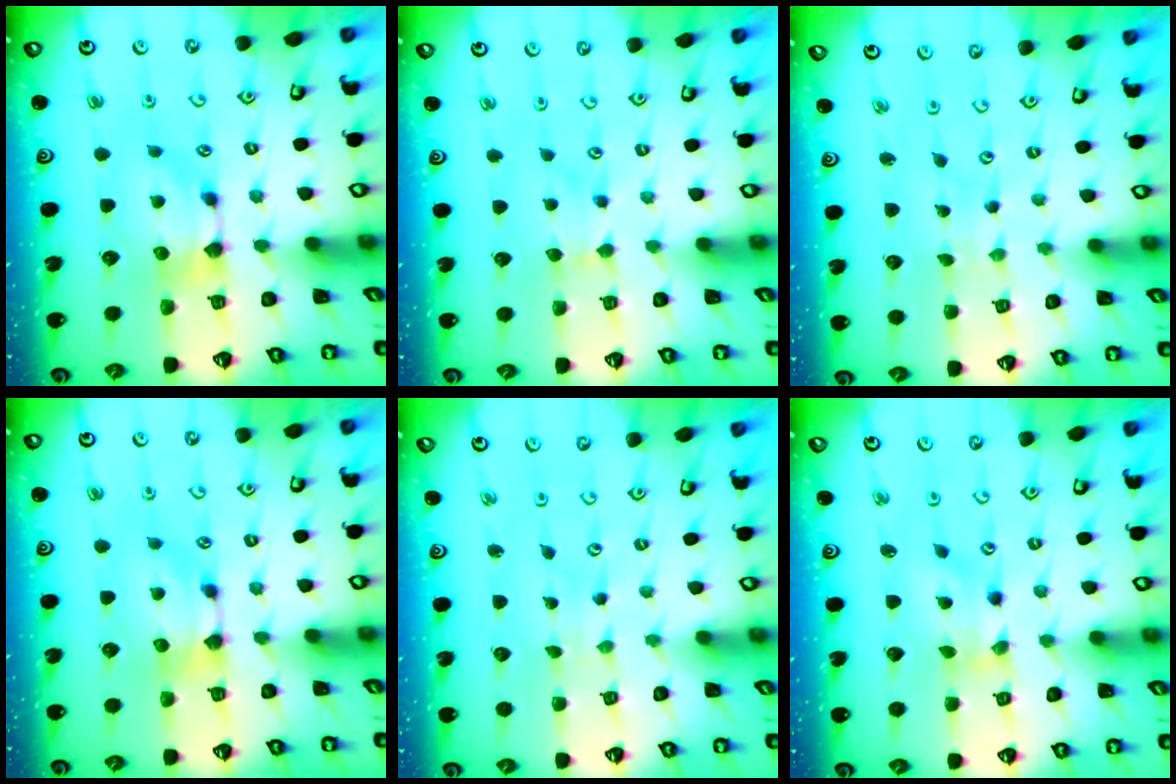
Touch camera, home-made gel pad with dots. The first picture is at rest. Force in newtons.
{"total": 2.0, "press": 1.9, "slide": 0.5}
{"total": 6.1, "press": 6.1, "slide": 0.3}
{"total": 0.0}
{"total": 6.1, "press": 6.1, "slide": 0.3}
{"total": 1.3, "press": 0.4, "slide": 1.3}